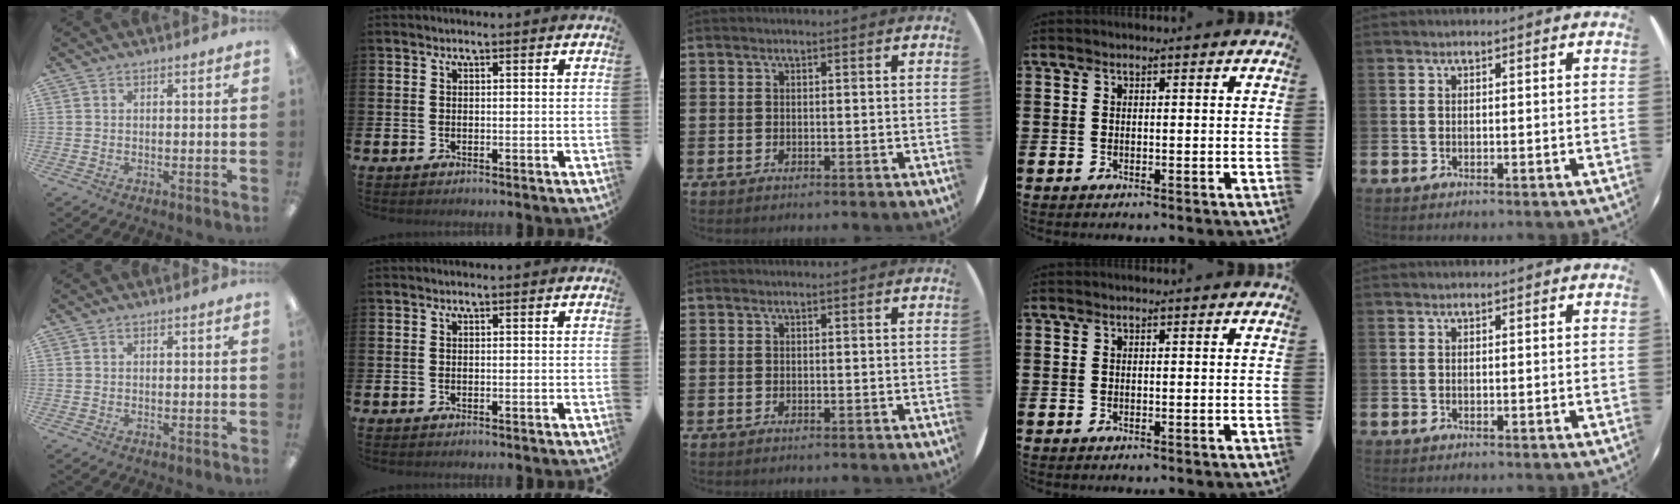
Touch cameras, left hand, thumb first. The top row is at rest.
{}